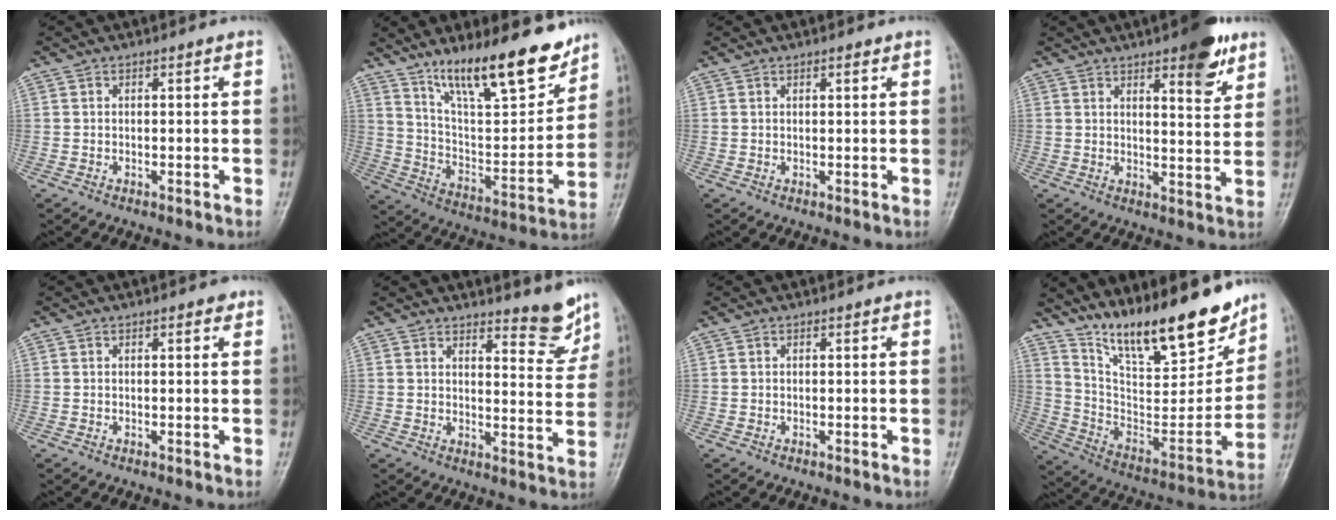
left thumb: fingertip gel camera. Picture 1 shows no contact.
{"total": 20.1, "force": [14.5, 5.6, 12.8], "torque": [-0.165, -0.082, 0.249]}
{"total": 1.1, "force": [0.8, 0.3, 0.7], "torque": [-0.011, -0.003, 0.012]}
{"total": 9.8, "force": [6.1, 2.9, 7.1], "torque": [-0.077, -0.033, 0.081]}
{"total": 1.2, "force": [0.6, 0.4, 0.8], "torque": [-0.009, 0.000, 0.006]}
{"total": 7.3, "force": [6.4, 1.7, 3.2], "torque": [-0.022, -0.060, 0.083]}
{"total": 0.0}
{"total": 23.0, "force": [17.6, 6.1, 13.6], "torque": [-0.174, -0.093, 0.301]}